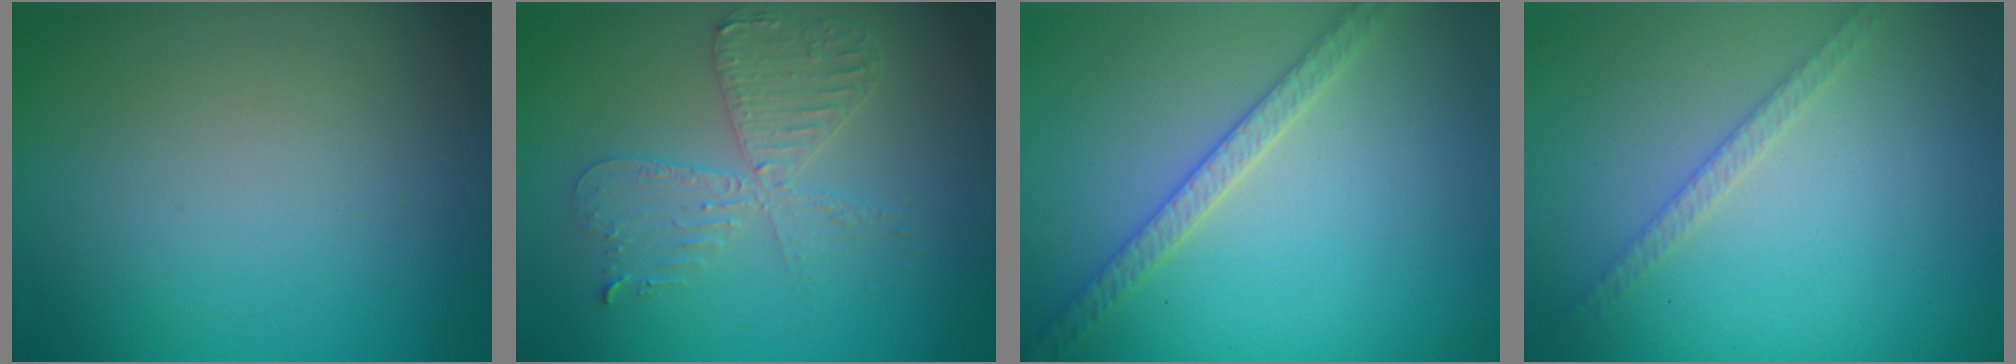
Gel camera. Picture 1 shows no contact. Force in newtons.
{"total": 4.1, "press": 3.4, "slide": 2.2}
{"total": 2.9, "press": 2.8, "slide": 0.6}
{"total": 1.7, "press": 1.7, "slide": 0.2}